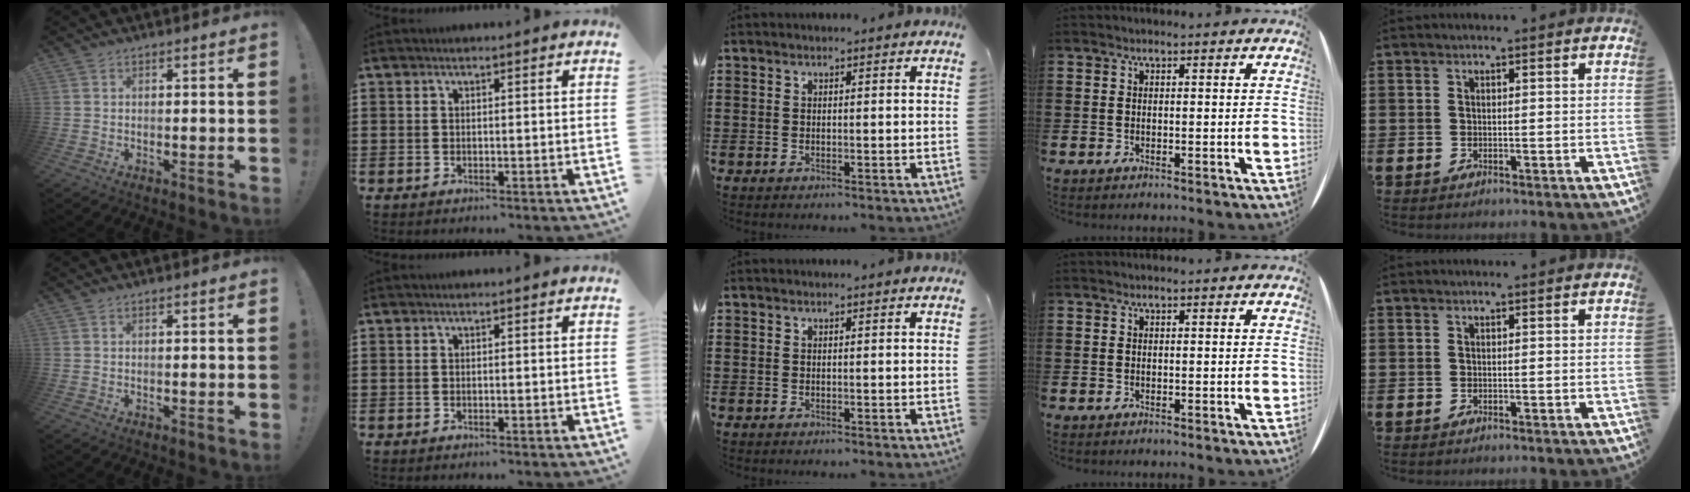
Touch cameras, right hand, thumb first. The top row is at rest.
{}